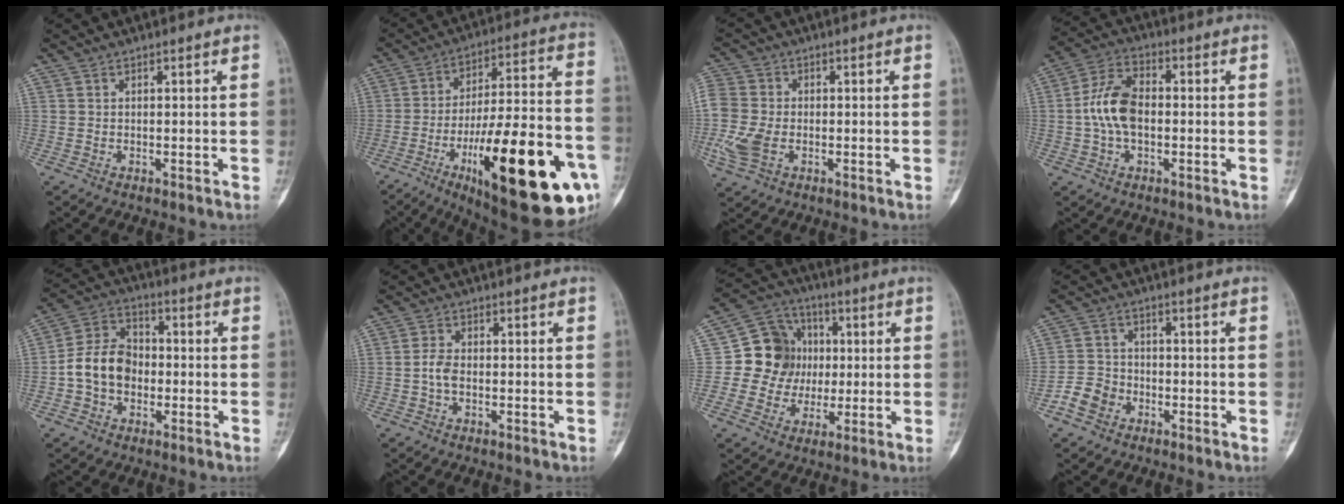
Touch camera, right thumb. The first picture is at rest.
{"total": 31.8, "force": [-12.2, 8.8, 28.0], "torque": [-0.379, 0.038, -0.176]}
{"total": 9.7, "force": [-2.0, 6.8, 6.5], "torque": [-0.167, 0.001, -0.043]}
{"total": 9.8, "force": [-0.5, 5.8, 7.8], "torque": [-0.153, 0.026, -0.018]}
{"total": 10.7, "force": [-1.6, 8.3, 6.6], "torque": [-0.104, 0.037, -0.041]}
{"total": 3.0, "force": [-0.7, 1.8, 2.4], "torque": [-0.049, 0.009, -0.016]}
{"total": 13.1, "force": [0.8, 12.0, 5.3], "torque": [-0.042, 0.015, 0.014]}
{"total": 5.5, "force": [-2.9, 4.3, 1.8], "torque": [-0.023, 0.023, -0.056]}